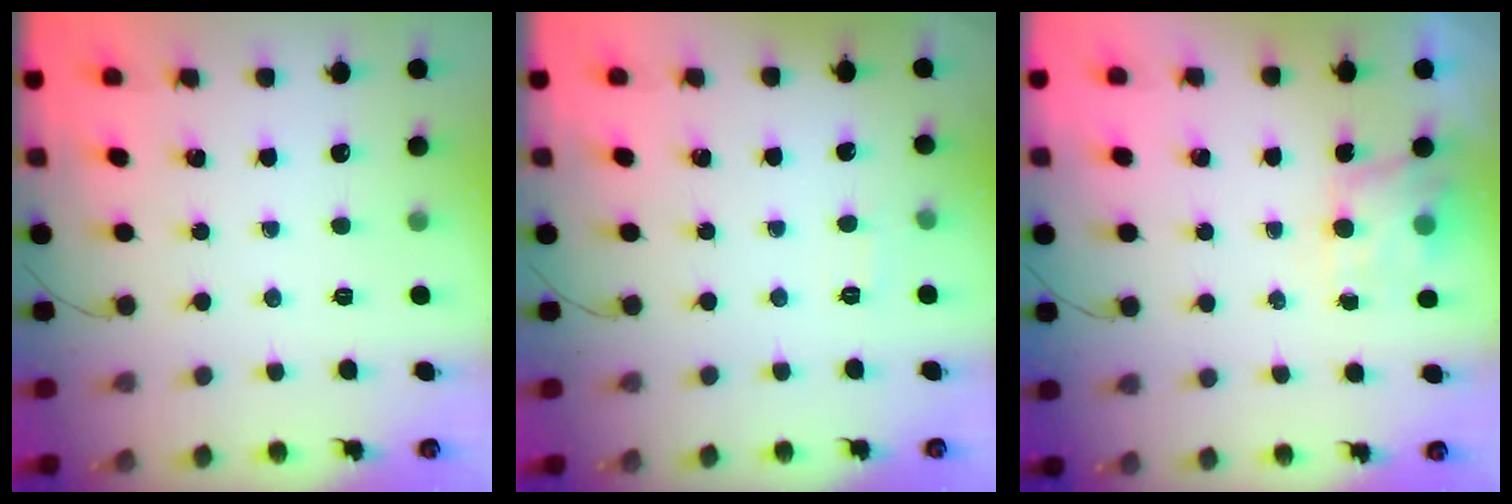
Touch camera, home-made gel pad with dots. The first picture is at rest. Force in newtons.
{"total": 2.0, "press": 1.7, "slide": 1.0}
{"total": 4.7, "press": 4.5, "slide": 1.1}